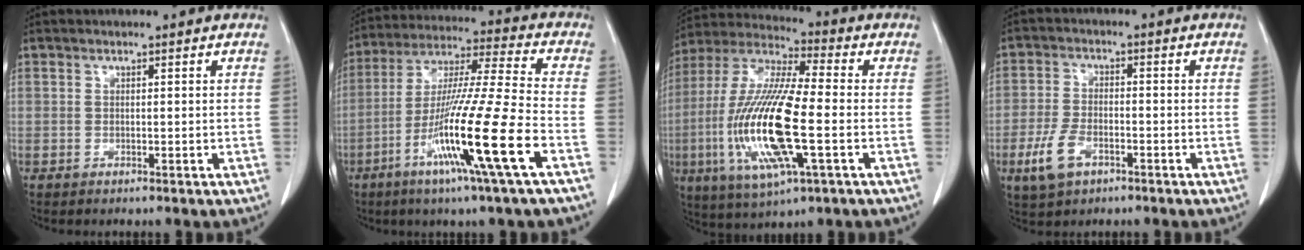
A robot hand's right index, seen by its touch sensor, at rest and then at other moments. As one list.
[{"total": 18.2, "force": [-7.1, -1.6, 16.7], "torque": [-0.327, -0.029, -0.135]}, {"total": 18.8, "force": [-3.8, 3.0, 18.1], "torque": [-0.388, -0.014, -0.069]}, {"total": 6.2, "force": [-3.0, 3.3, 4.4], "torque": [-0.100, -0.001, -0.052]}]